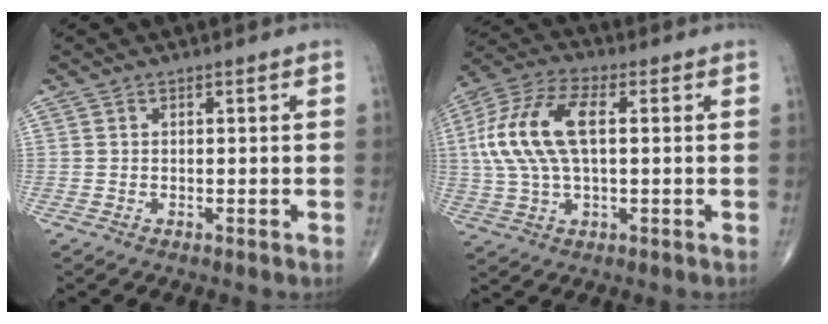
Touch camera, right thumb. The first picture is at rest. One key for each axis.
{"total": 15.2, "fx": 1.9, "fy": 7.4, "fz": 13.1, "tx": -0.283, "ty": 0.023, "tz": 0.033}